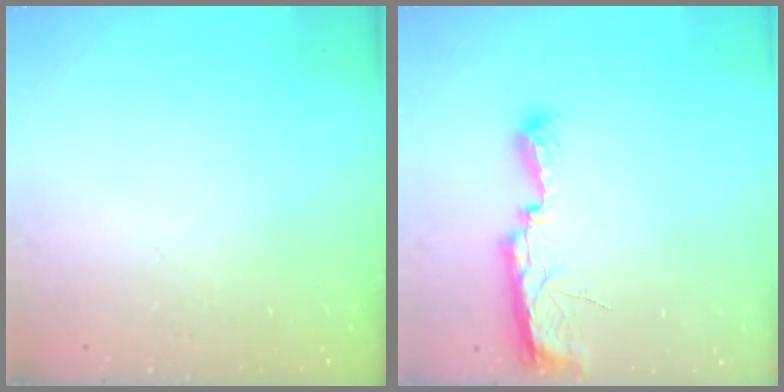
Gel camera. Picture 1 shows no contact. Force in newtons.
{"total": 7.9, "press": 7.8, "slide": 0.8}